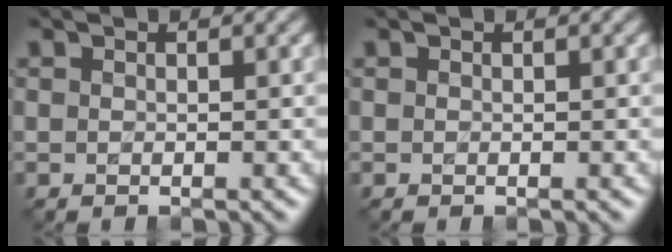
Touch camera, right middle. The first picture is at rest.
{"total": 0.0}